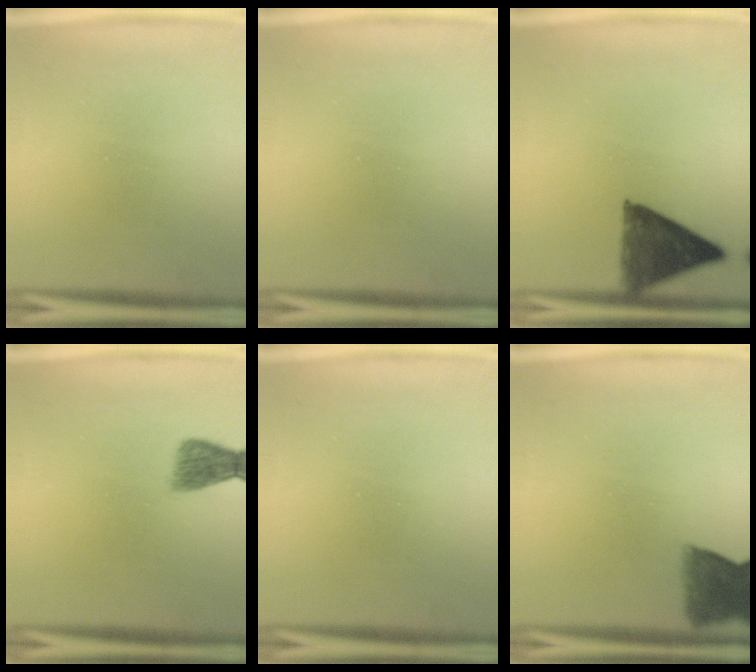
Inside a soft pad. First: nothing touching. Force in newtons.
{"total": 0.0}
{"total": 7.8}
{"total": 2.7}
{"total": 0.0}
{"total": 6.2}